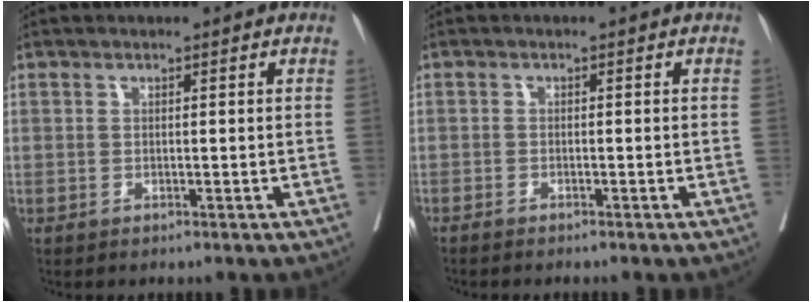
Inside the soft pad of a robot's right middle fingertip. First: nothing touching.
{"total": 1.6, "force": [-1.5, -0.1, 0.7], "torque": [-0.015, -0.002, -0.023]}